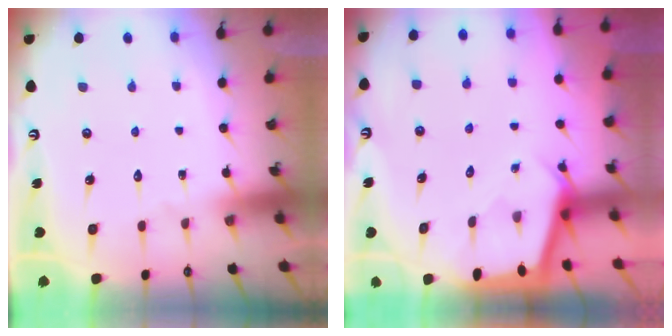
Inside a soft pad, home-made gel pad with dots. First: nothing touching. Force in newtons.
{"total": 2.4, "press": 2.4, "slide": 0.1}